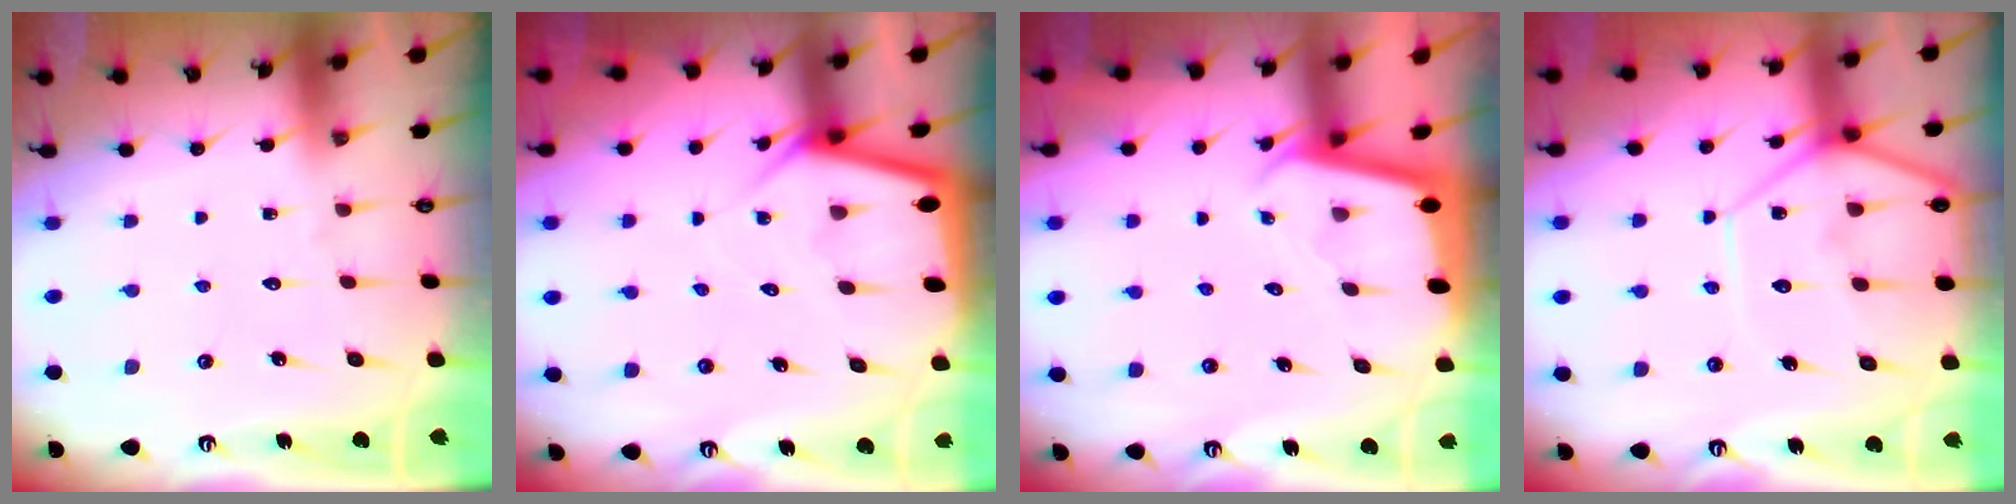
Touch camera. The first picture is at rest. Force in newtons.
{"total": 3.5, "press": 3.4, "slide": 0.4}
{"total": 1.8, "press": 1.8, "slide": 0.0}
{"total": 10.3, "press": 10.2, "slide": 1.1}